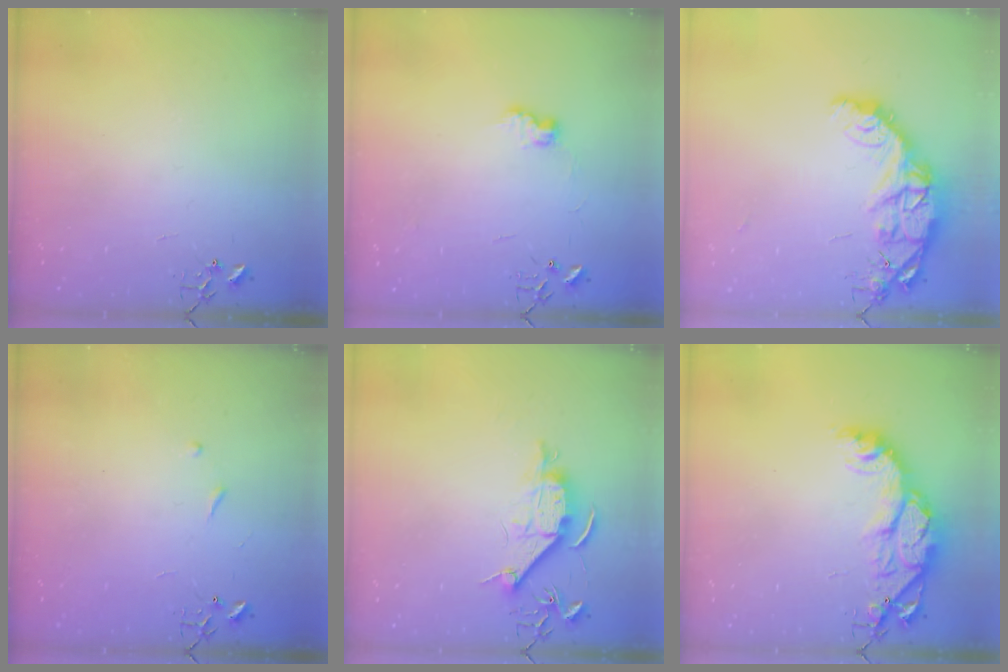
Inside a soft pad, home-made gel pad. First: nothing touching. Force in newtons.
{"total": 7.6, "press": 7.5, "slide": 0.4}
{"total": 15.2, "press": 15.2, "slide": 1.2}
{"total": 4.0, "press": 3.9, "slide": 0.6}
{"total": 9.3, "press": 9.2, "slide": 1.1}
{"total": 15.3, "press": 15.3, "slide": 1.1}